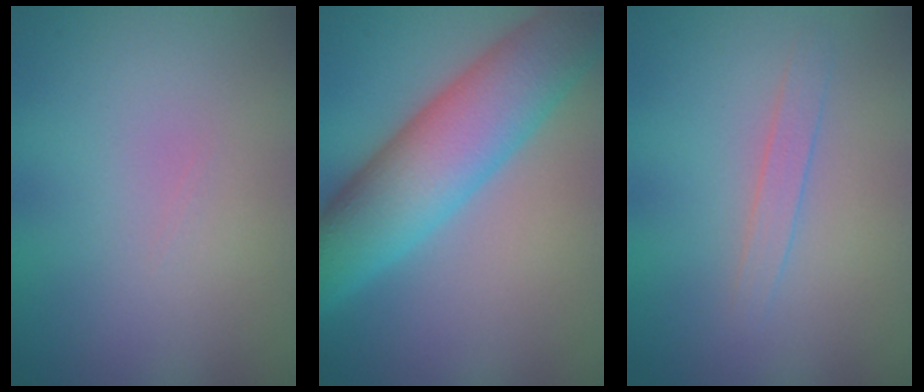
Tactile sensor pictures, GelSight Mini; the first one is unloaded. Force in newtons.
{"total": 8.8, "press": 8.8, "slide": 0.0}
{"total": 1.2, "press": 1.2, "slide": 0.0}